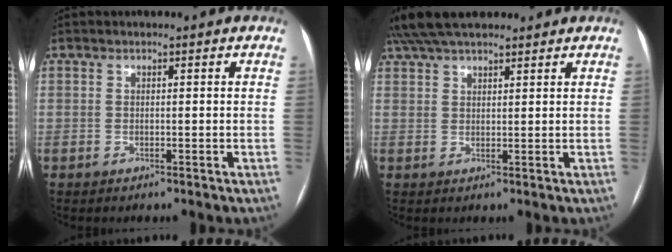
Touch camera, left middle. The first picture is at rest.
{"total": 9.7, "force": [8.2, 2.5, 4.5], "torque": [-0.074, 0.046, 0.142]}